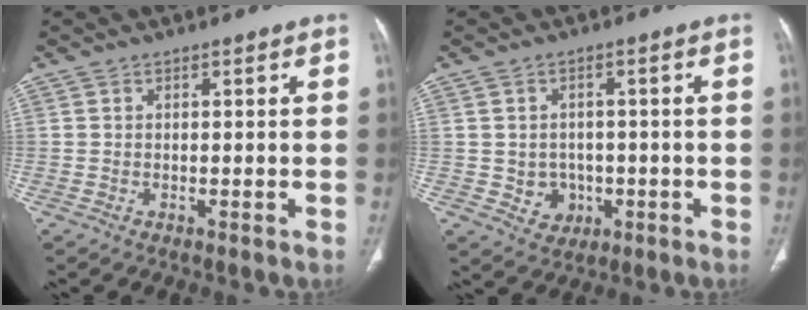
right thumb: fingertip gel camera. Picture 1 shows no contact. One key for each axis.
{"total": 5.0, "fx": -0.9, "fy": 4.5, "fz": 2.0, "tx": -0.006, "ty": 0.007, "tz": -0.002}